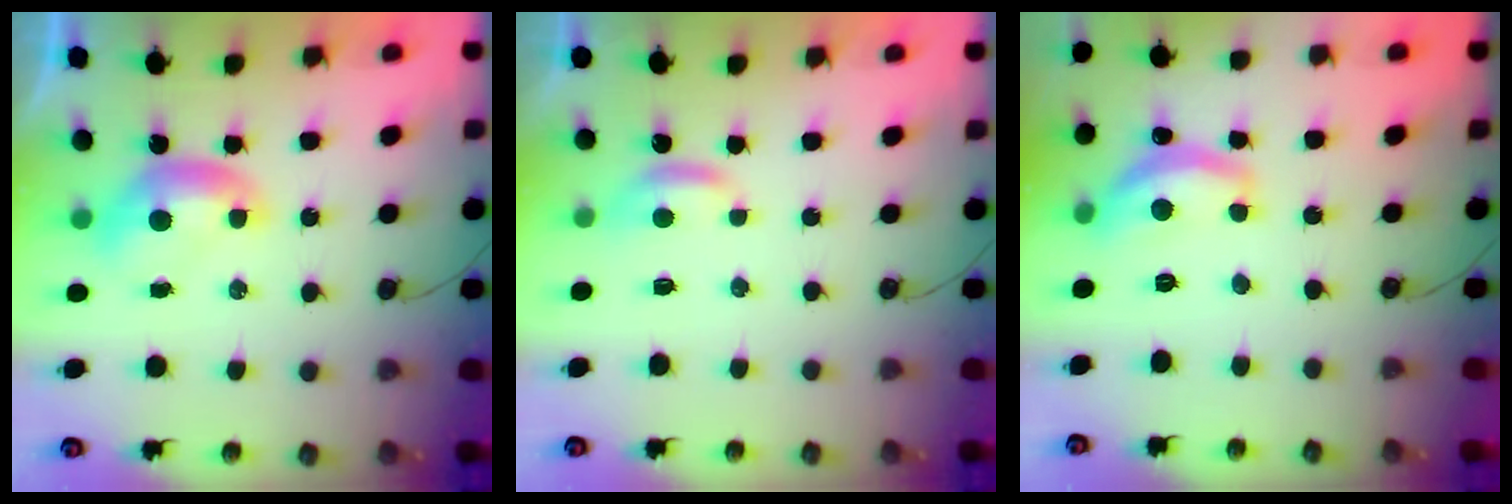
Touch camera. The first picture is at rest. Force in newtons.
{"total": 1.9, "press": 1.9, "slide": 0.5}
{"total": 9.7, "press": 9.7, "slide": 0.8}